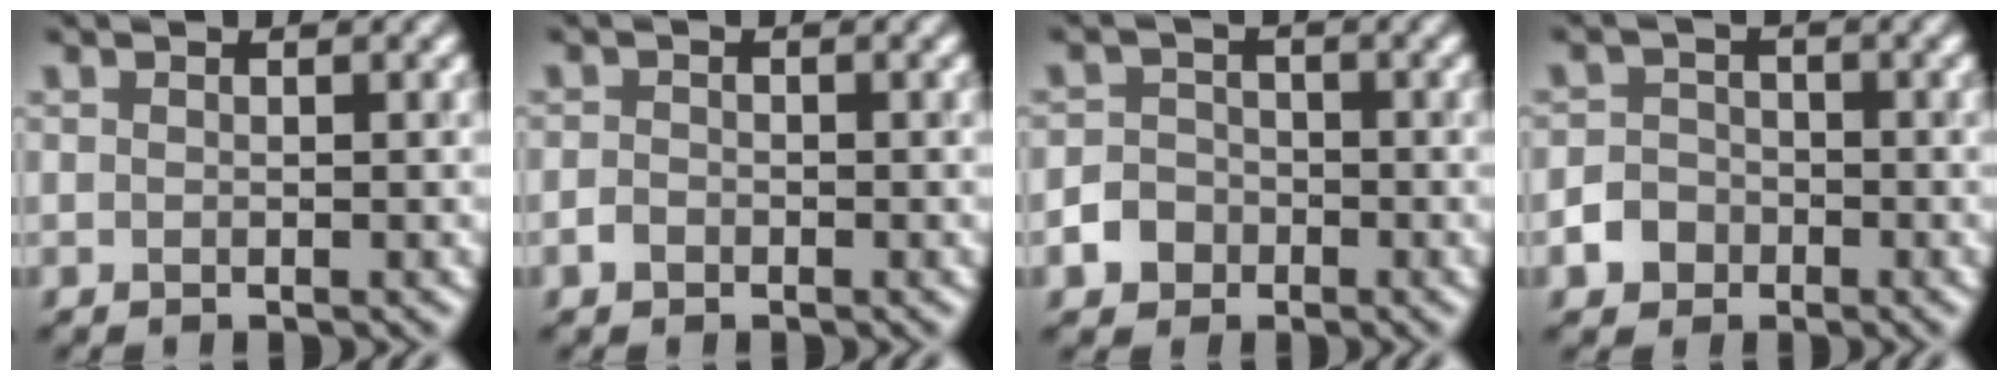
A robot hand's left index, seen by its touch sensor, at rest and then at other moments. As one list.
[{"total": 1.2, "force": [-0.6, 0.9, 0.5], "torque": [-0.007, 0.001, -0.015]}, {"total": 3.4, "force": [-1.8, 2.8, 0.9], "torque": [0.001, -0.005, -0.038]}, {"total": 3.2, "force": [-1.7, 2.6, 0.8], "torque": [0.003, -0.005, -0.036]}]